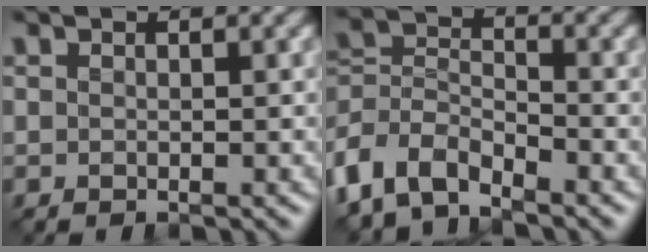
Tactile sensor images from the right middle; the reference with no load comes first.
{"total": 5.6, "force": [-4.1, 2.9, 2.6], "torque": [-0.053, -0.001, -0.094]}